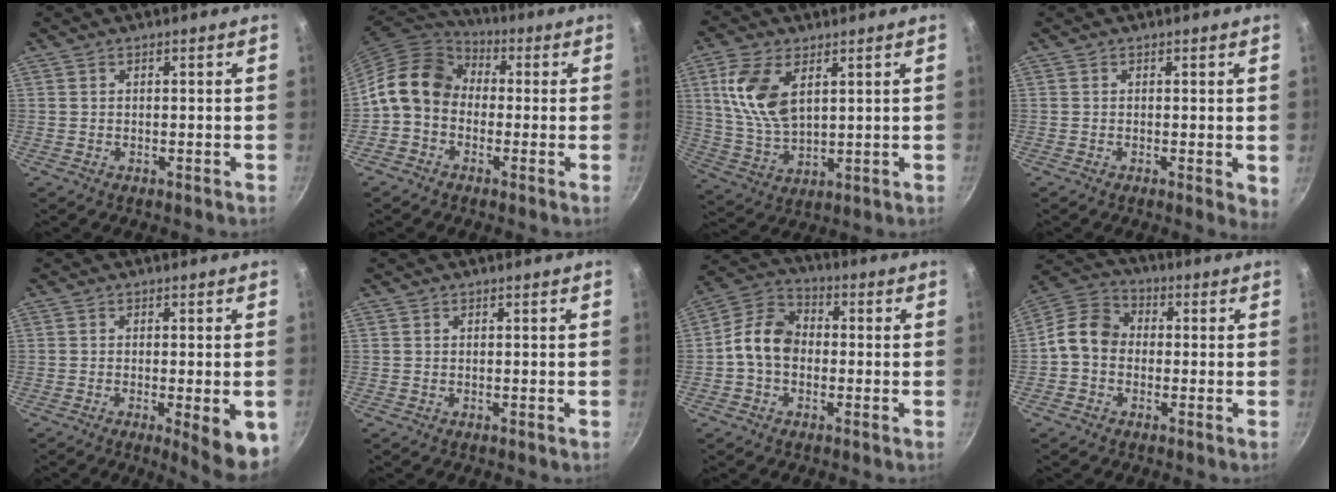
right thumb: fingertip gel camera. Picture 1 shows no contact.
{"total": 11.6, "force": [-0.2, 9.3, 6.9], "torque": [-0.094, 0.034, -0.029]}
{"total": 11.9, "force": [4.0, 6.5, 9.1], "torque": [-0.176, -0.018, 0.087]}
{"total": 2.5, "force": [0.0, 1.0, 2.3], "torque": [-0.027, -0.007, -0.004]}
{"total": 8.7, "force": [-2.7, 2.1, 8.0], "torque": [-0.091, -0.001, -0.030]}
{"total": 0.0}
{"total": 9.3, "force": [-1.0, 7.0, 6.1], "torque": [-0.086, 0.030, -0.042]}
{"total": 8.5, "force": [-1.1, 7.0, 4.7], "torque": [-0.063, 0.030, -0.045]}